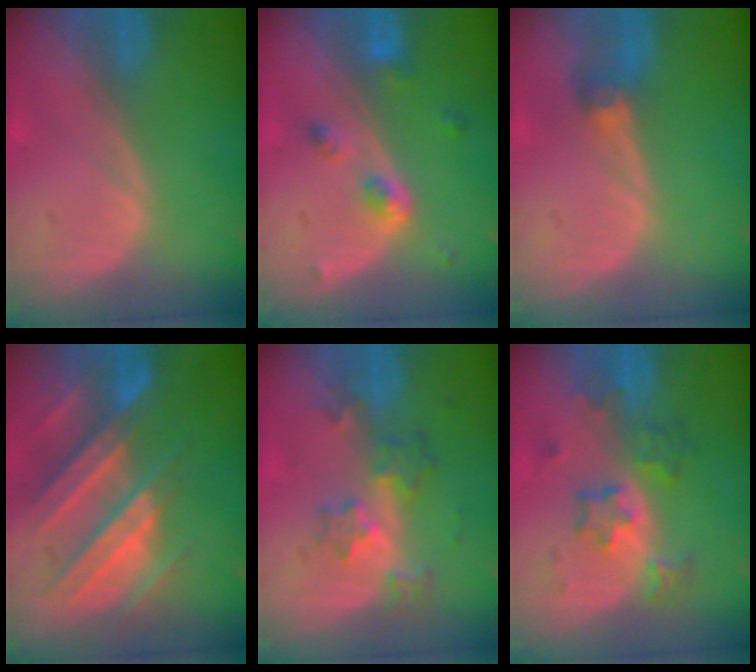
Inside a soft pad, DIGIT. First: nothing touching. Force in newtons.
{"total": 4.4, "press": 4.0, "slide": 1.9}
{"total": 2.9, "press": 2.6, "slide": 1.4}
{"total": 11.0, "press": 9.8, "slide": 5.0}
{"total": 5.9, "press": 5.3, "slide": 2.5}
{"total": 5.9, "press": 5.8, "slide": 1.0}